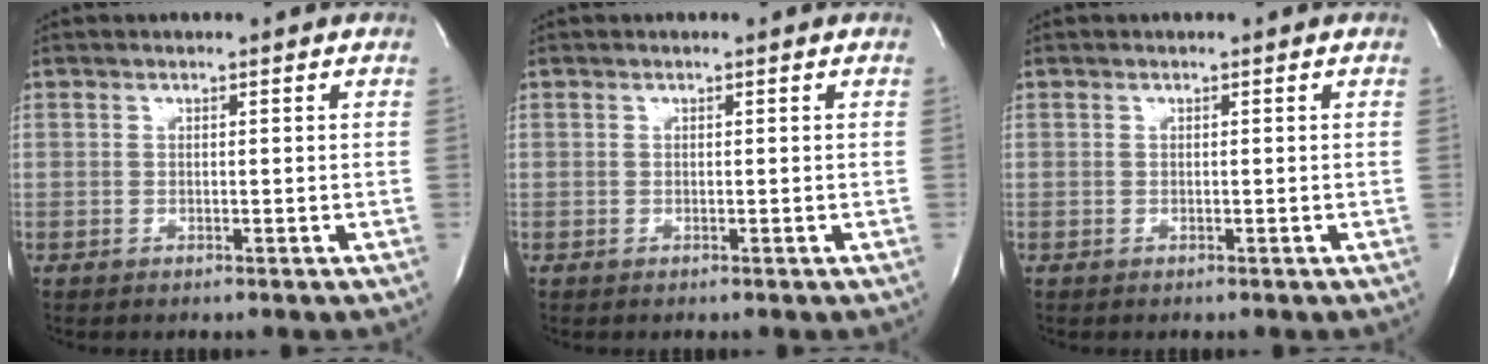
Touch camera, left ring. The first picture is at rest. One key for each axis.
{"total": 0.0}
{"total": 0.0}